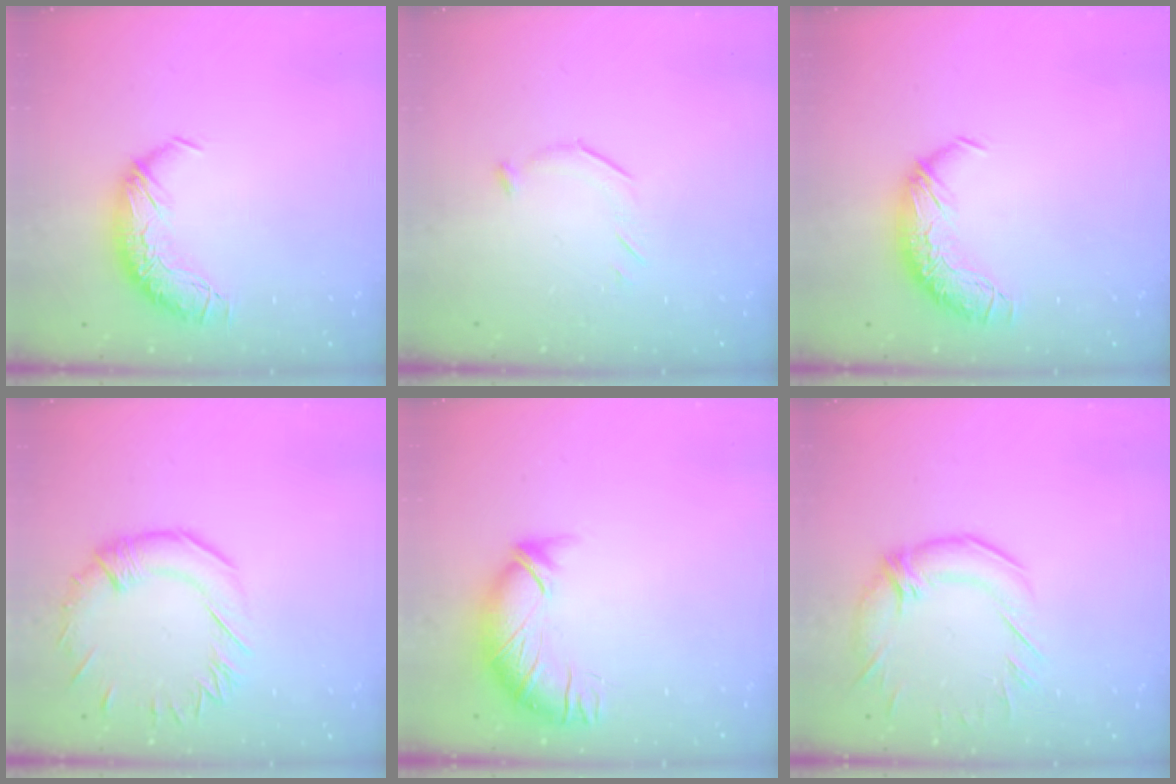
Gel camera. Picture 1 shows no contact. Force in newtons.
{"total": 7.1, "press": 7.0, "slide": 0.8}
{"total": 0.0}
{"total": 2.0, "press": 1.8, "slide": 1.0}
{"total": 3.7, "press": 2.8, "slide": 2.5}
{"total": 2.3, "press": 0.9, "slide": 2.1}